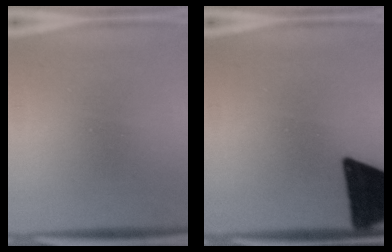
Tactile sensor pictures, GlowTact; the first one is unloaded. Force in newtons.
{"total": 18.8}